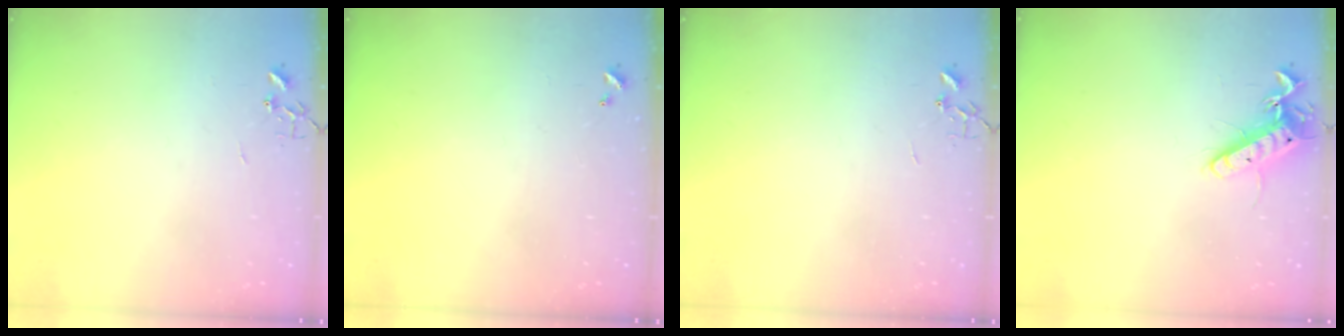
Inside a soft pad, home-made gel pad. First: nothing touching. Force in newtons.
{"total": 0.0}
{"total": 0.0}
{"total": 12.4, "press": 12.4, "slide": 1.1}